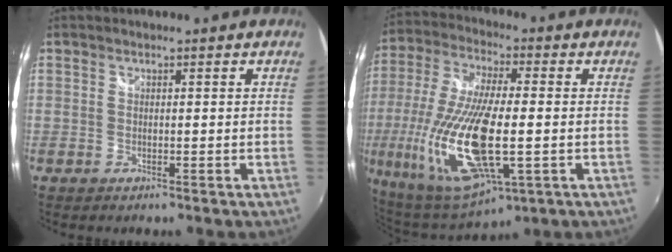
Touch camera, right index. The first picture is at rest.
{"total": 26.8, "force": [-5.5, 9.9, 24.3], "torque": [-0.523, -0.051, -0.091]}